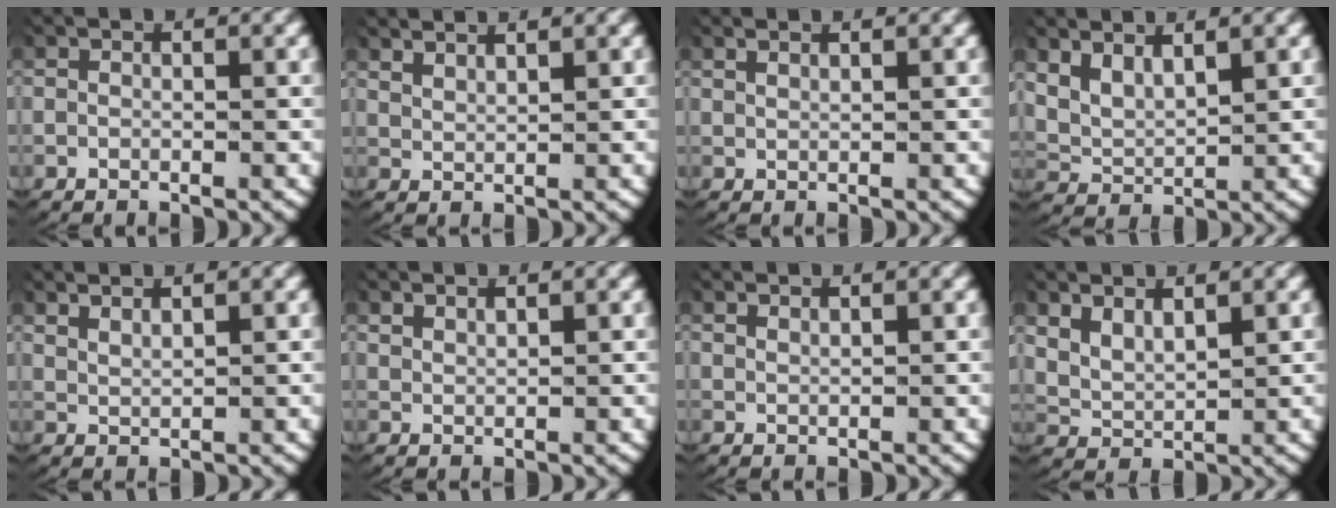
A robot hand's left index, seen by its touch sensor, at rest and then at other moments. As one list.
[{"total": 2.6, "force": [2.6, 0.1, 0.5], "torque": [-0.018, -0.002, 0.051]}, {"total": 1.2, "force": [1.1, -0.3, 0.1], "torque": [-0.007, -0.001, 0.025]}, {"total": 4.5, "force": [1.7, 3.5, 2.1], "torque": [-0.069, -0.009, 0.029]}, {"total": 2.1, "force": [2.0, 0.2, 0.5], "torque": [-0.019, -0.003, 0.044]}, {"total": 1.4, "force": [1.4, -0.1, 0.0], "torque": [-0.006, -0.004, 0.034]}, {"total": 1.4, "force": [1.3, -0.2, 0.1], "torque": [-0.005, -0.001, 0.029]}, {"total": 4.0, "force": [1.5, 3.2, 1.8], "torque": [-0.060, -0.012, 0.027]}]